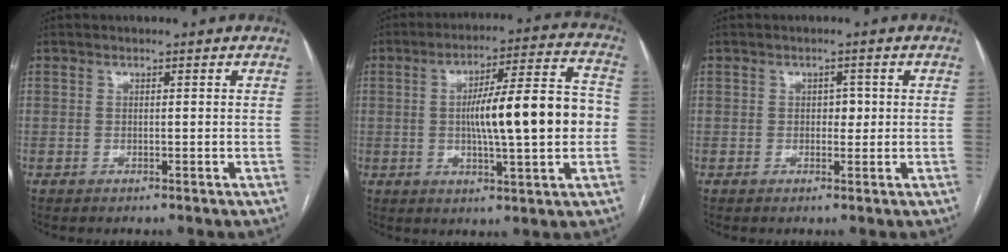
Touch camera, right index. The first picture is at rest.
{"total": 15.3, "force": [-0.7, 2.1, 15.1], "torque": [-0.233, 0.026, -0.009]}
{"total": 1.8, "force": [0.1, 1.2, 1.3], "torque": [-0.013, 0.004, 0.001]}